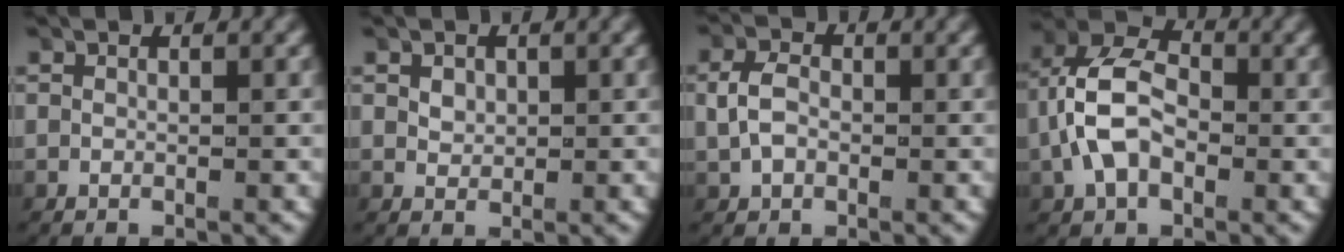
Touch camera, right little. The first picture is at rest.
{"total": 1.0, "force": [0.3, 0.8, 0.6], "torque": [-0.014, -0.003, 0.011]}
{"total": 2.8, "force": [0.0, 2.1, 1.8], "torque": [-0.045, 0.003, 0.000]}
{"total": 7.0, "force": [0.3, 5.0, 4.8], "torque": [-0.106, 0.002, -0.001]}